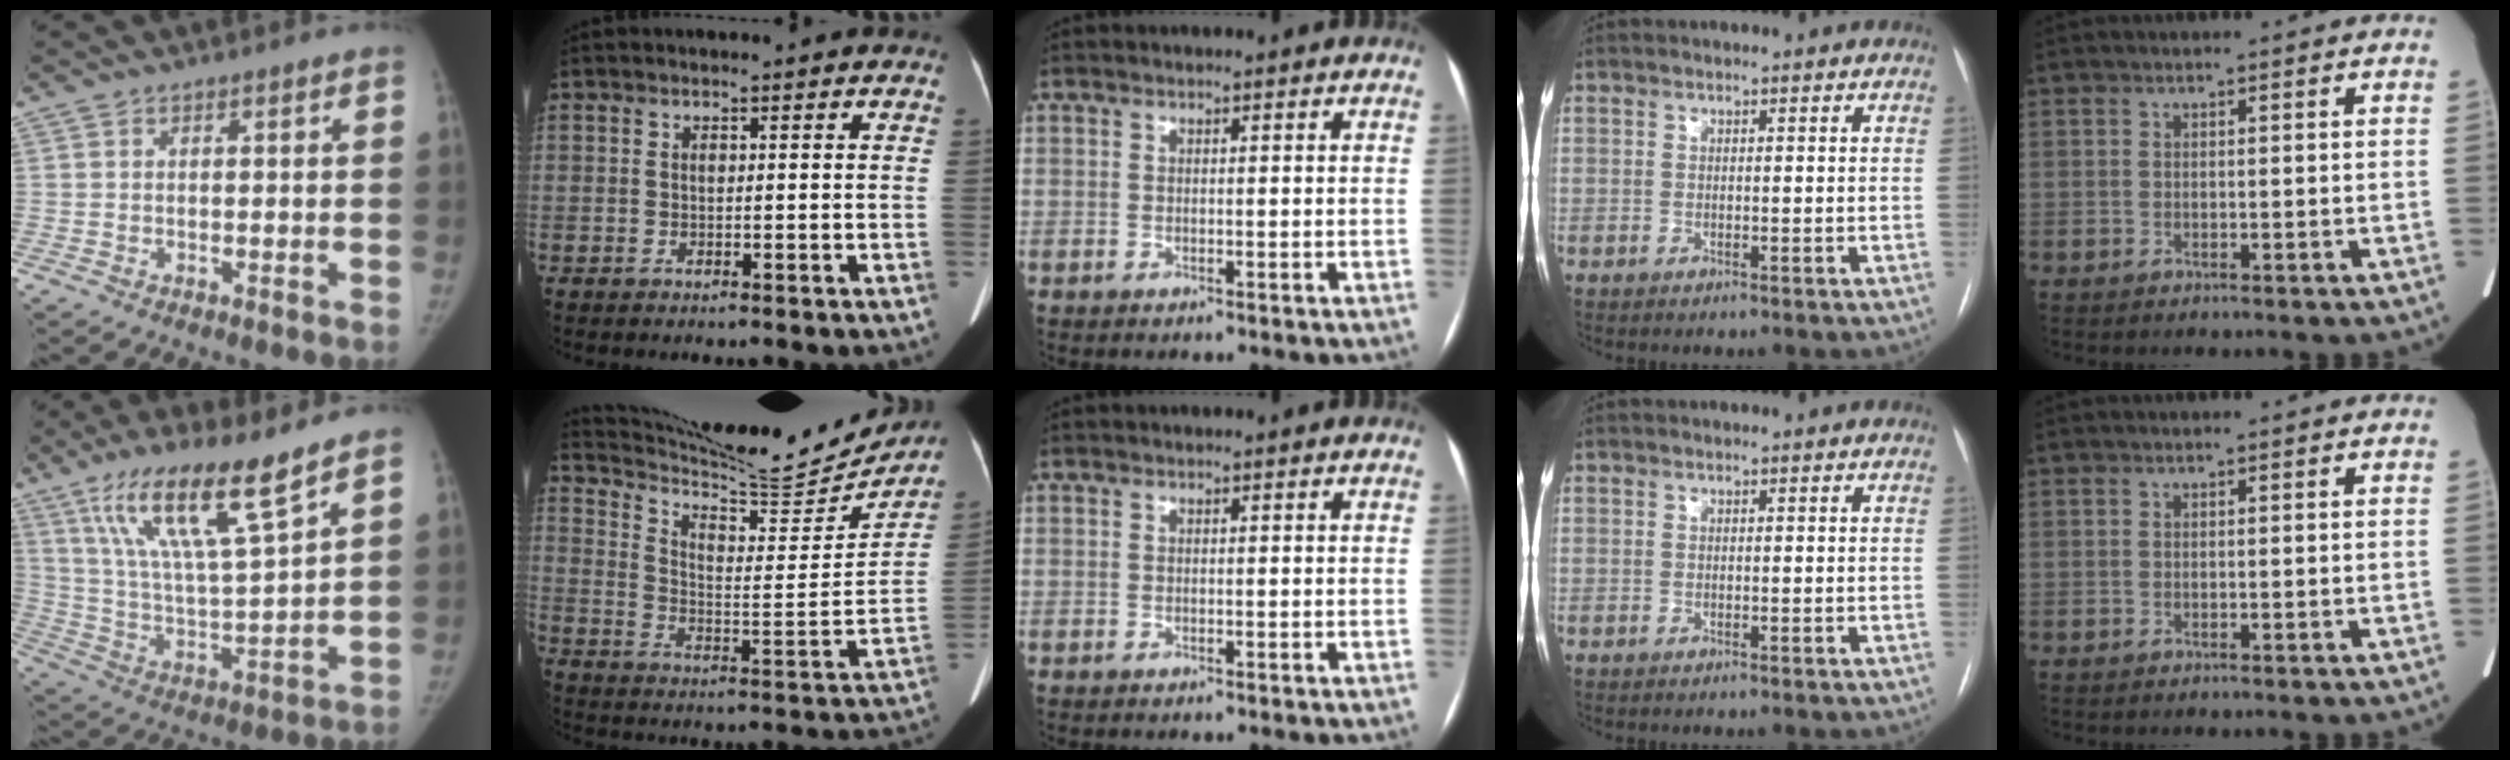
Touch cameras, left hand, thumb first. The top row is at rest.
{"thumb": {"total": 17.4, "force": [11.3, 2.2, 13.0], "torque": [-0.225, -0.058, 0.216]}, "index": {"total": 20.4, "force": [19.7, 1.1, 5.4], "torque": [-0.101, -0.050, 0.285]}}